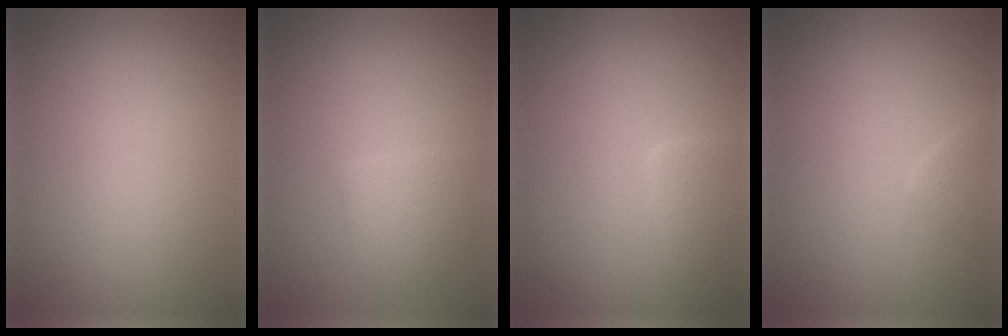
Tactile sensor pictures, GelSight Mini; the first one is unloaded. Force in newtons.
{"total": 1.9, "press": 1.9, "slide": 0.0}
{"total": 2.6, "press": 2.5, "slide": 0.3}
{"total": 1.3, "press": 1.3, "slide": 0.0}